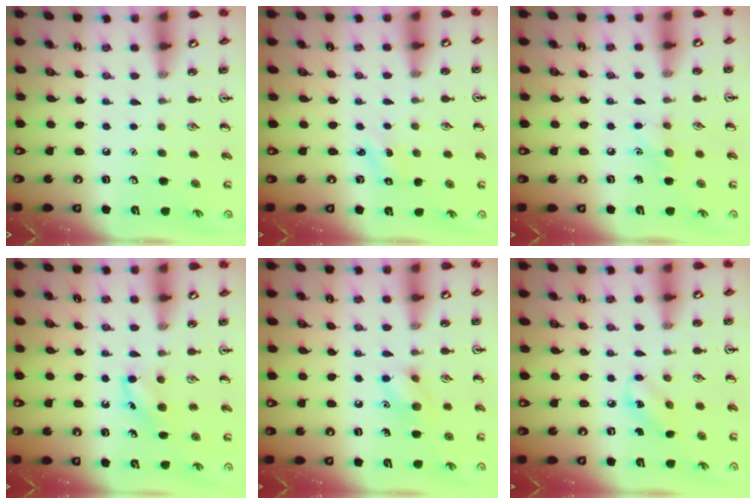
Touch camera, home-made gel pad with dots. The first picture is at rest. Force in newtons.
{"total": 1.3, "press": 1.2, "slide": 0.5}
{"total": 5.7, "press": 5.4, "slide": 1.9}
{"total": 4.5, "press": 4.3, "slide": 1.6}
{"total": 8.5, "press": 8.4, "slide": 1.4}
{"total": 3.5, "press": 3.4, "slide": 1.1}